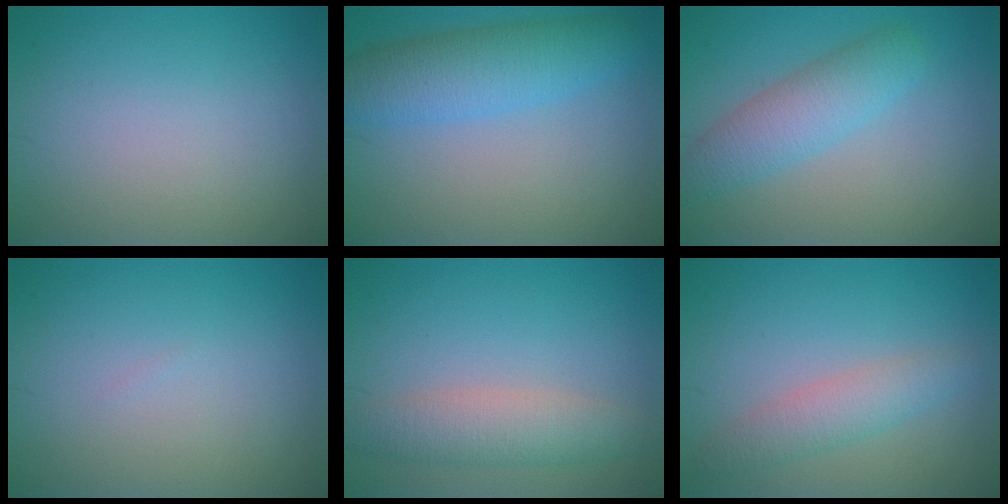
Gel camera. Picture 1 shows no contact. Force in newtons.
{"total": 5.6, "press": 5.6, "slide": 0.2}
{"total": 4.2, "press": 4.2, "slide": 0.1}
{"total": 0.0}
{"total": 3.8, "press": 3.8, "slide": 0.5}
{"total": 2.8, "press": 2.8, "slide": 0.1}